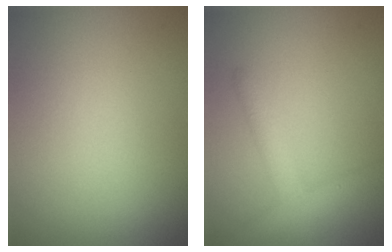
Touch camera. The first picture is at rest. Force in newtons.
{"total": 2.7, "press": 2.7, "slide": 0.3}